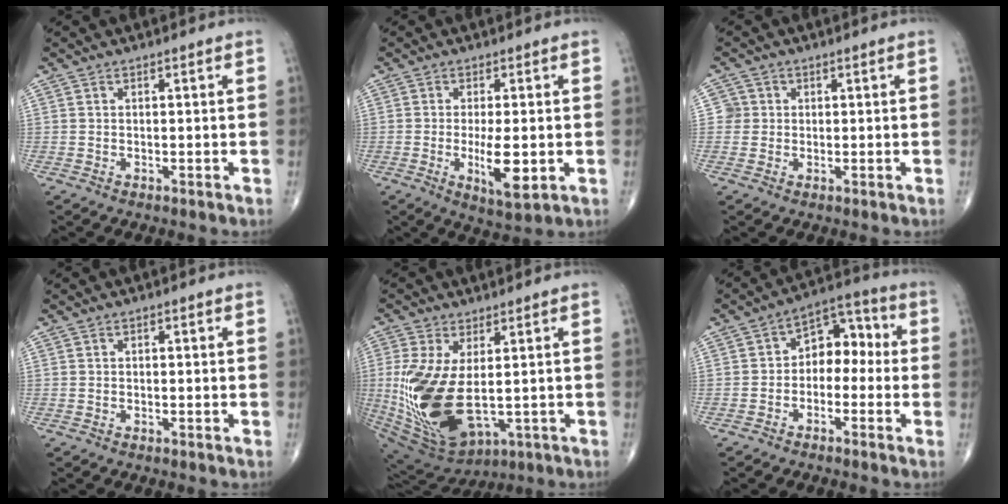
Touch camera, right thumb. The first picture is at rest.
{"total": 7.7, "force": [-1.4, 2.3, 7.2], "torque": [-0.122, -0.017, -0.018]}
{"total": 2.4, "force": [0.2, 2.4, 0.0], "torque": [0.020, 0.006, -0.001]}
{"total": 0.6, "force": [-0.1, 0.3, 0.4], "torque": [-0.004, 0.003, -0.003]}
{"total": 17.8, "force": [-0.6, 9.3, 15.2], "torque": [-0.316, -0.021, 0.018]}
{"total": 8.5, "force": [-0.9, 5.9, 6.0], "torque": [-0.052, 0.046, -0.033]}